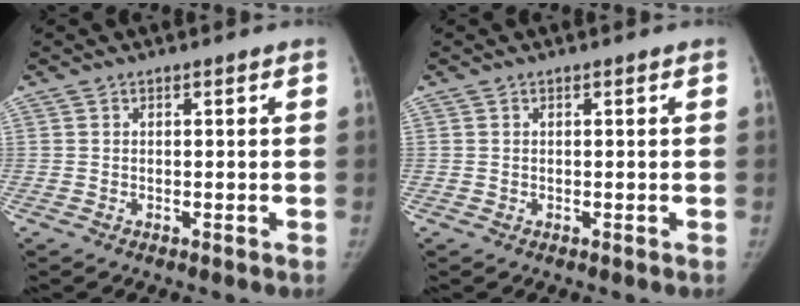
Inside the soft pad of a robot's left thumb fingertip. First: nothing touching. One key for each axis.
{"total": 0.0}